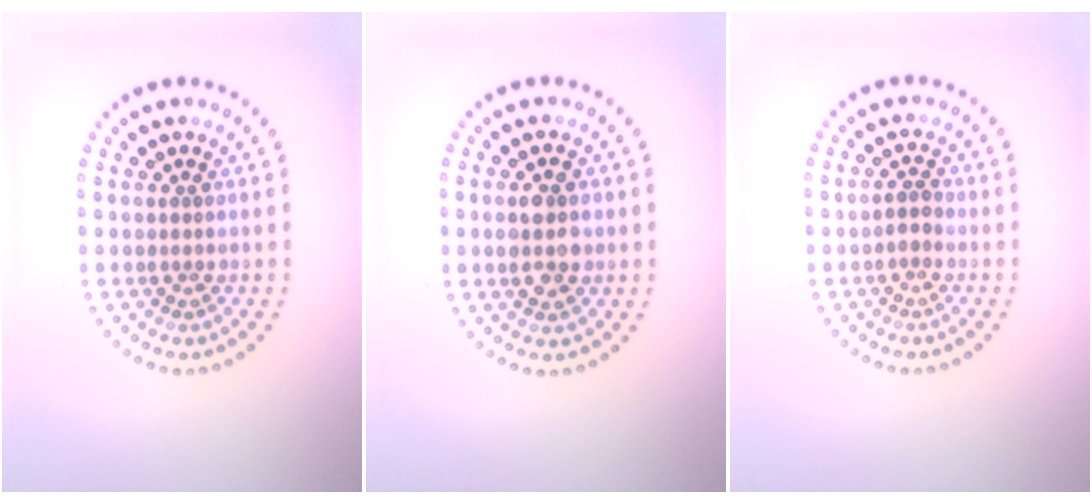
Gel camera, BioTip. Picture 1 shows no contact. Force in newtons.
{"total": 3.6, "press": 3.6, "slide": 0.1}
{"total": 1.1, "press": 1.1, "slide": 0.4}